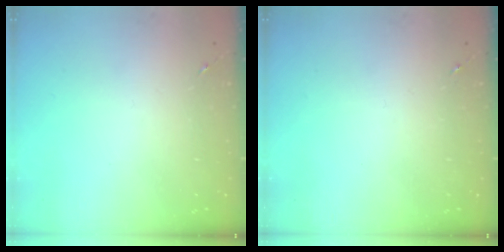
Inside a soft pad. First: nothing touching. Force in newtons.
{"total": 0.0}